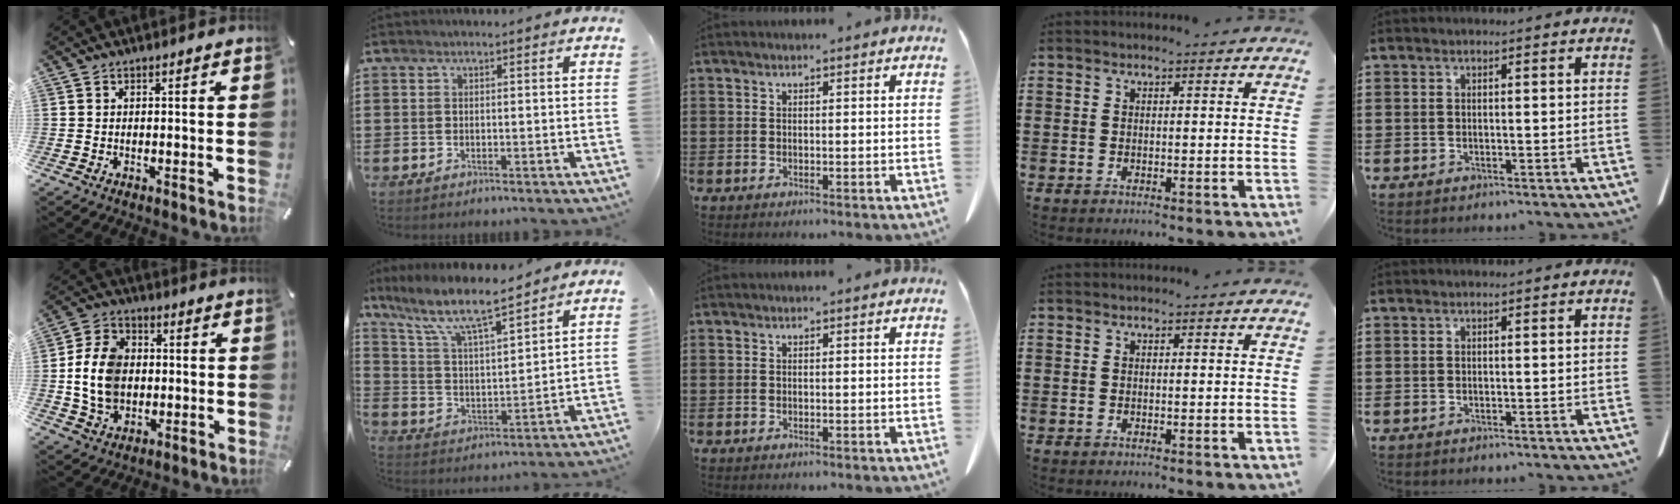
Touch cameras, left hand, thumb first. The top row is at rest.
{"thumb": {"total": 12.5, "force": [-0.3, 10.1, 7.4], "torque": [-0.164, 0.015, -0.004]}, "index": {"total": 8.9, "force": [7.4, 1.3, 4.9], "torque": [-0.124, -0.039, 0.126]}}